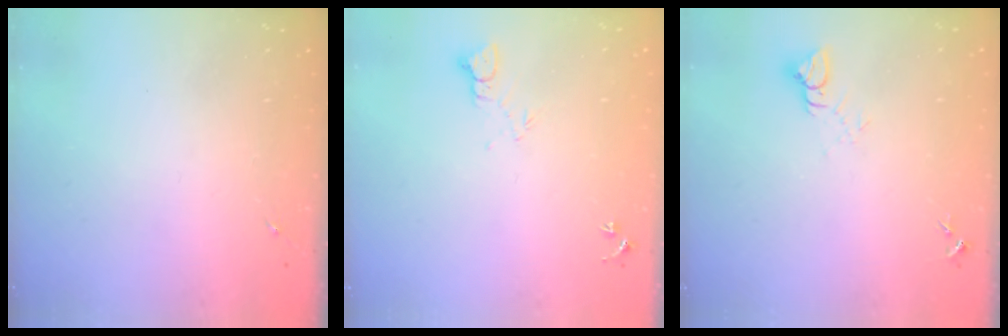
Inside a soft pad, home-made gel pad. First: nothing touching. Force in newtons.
{"total": 3.9, "press": 3.8, "slide": 0.4}
{"total": 5.0, "press": 5.0, "slide": 0.4}